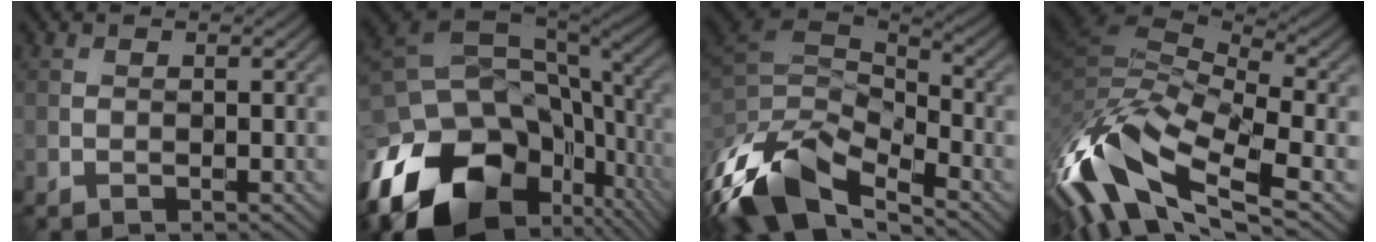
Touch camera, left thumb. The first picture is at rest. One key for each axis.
{"total": 19.8, "fx": -7.5, "fy": 13.7, "fz": 12.1, "tx": -0.272, "ty": -0.016, "tz": -0.108}
{"total": 15.2, "fx": -8.1, "fy": 7.3, "fz": 10.6, "tx": -0.267, "ty": -0.030, "tz": -0.132}
{"total": 16.5, "fx": -7.1, "fy": 6.4, "fz": 13.4, "tx": -0.319, "ty": -0.020, "tz": -0.133}